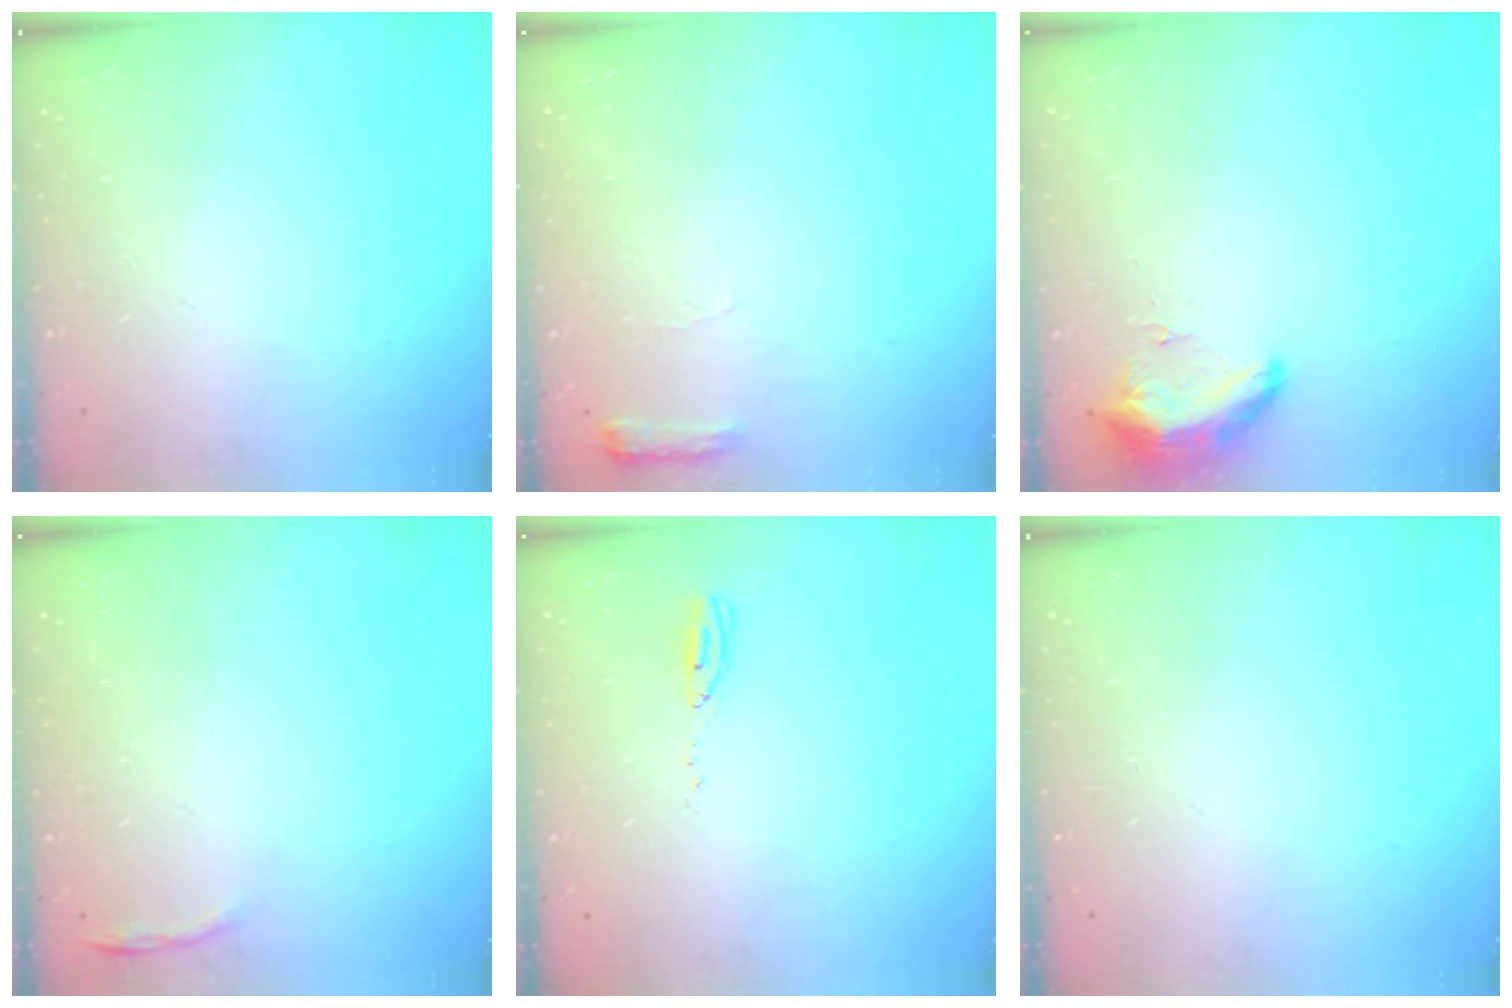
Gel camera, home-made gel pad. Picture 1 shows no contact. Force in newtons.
{"total": 5.6, "press": 5.6, "slide": 0.7}
{"total": 9.1, "press": 8.9, "slide": 1.9}
{"total": 3.4, "press": 3.3, "slide": 0.9}
{"total": 4.0, "press": 3.9, "slide": 1.2}
{"total": 0.0}